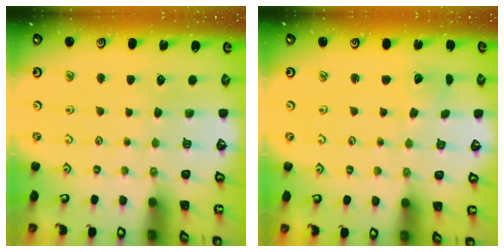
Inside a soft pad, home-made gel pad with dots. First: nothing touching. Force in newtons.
{"total": 2.7, "press": 2.7, "slide": 0.2}